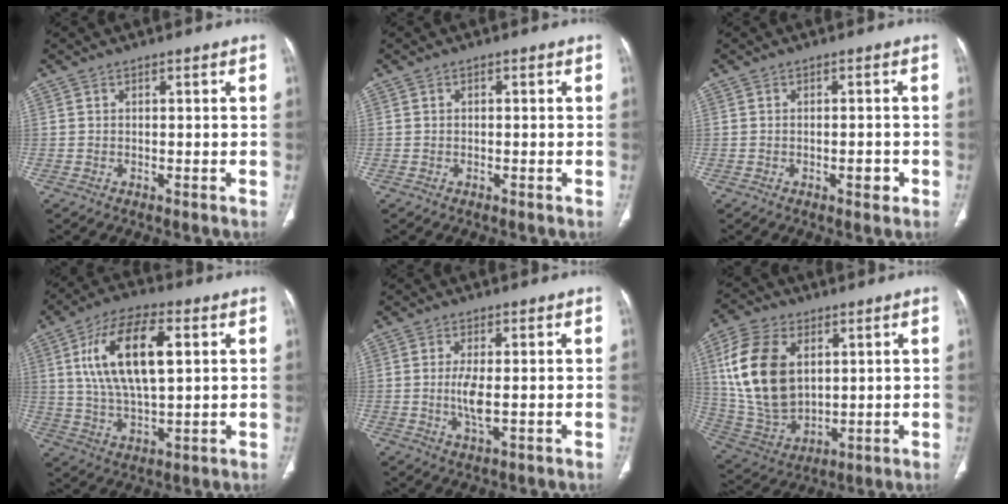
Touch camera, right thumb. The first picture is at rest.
{"total": 0.0}
{"total": 2.2, "force": [-0.9, 0.9, 1.8], "torque": [-0.018, 0.002, -0.009]}
{"total": 16.6, "force": [4.4, 7.2, 14.3], "torque": [-0.263, 0.001, 0.081]}
{"total": 4.3, "force": [-0.2, 1.3, 4.2], "torque": [-0.096, -0.010, -0.004]}
{"total": 18.1, "force": [4.7, 11.5, 13.1], "torque": [-0.248, -0.015, 0.103]}